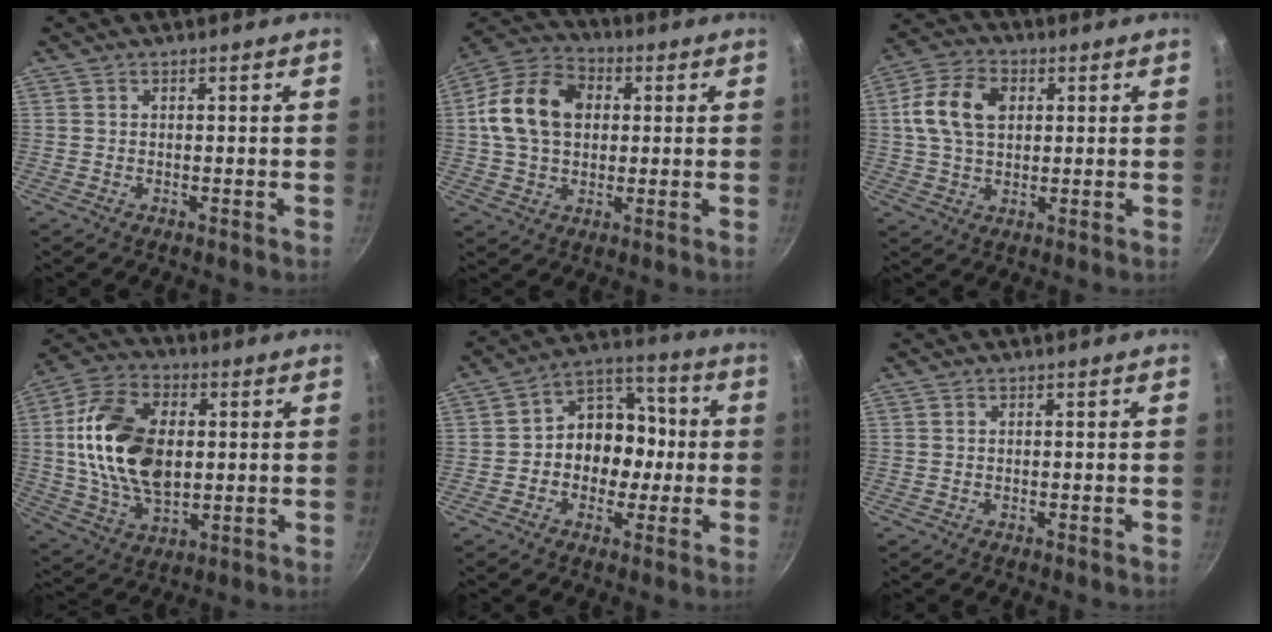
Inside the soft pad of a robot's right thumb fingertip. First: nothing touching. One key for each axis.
{"total": 14.9, "fx": 2.1, "fy": 11.0, "fz": 9.8, "tx": -0.156, "ty": 0.020, "tz": 0.021}
{"total": 11.0, "fx": 2.4, "fy": 7.6, "fz": 7.7, "tx": -0.133, "ty": 0.010, "tz": 0.033}
{"total": 19.8, "fx": 1.8, "fy": 12.4, "fz": 15.3, "tx": -0.267, "ty": 0.004, "tz": 0.029}
{"total": 12.4, "fx": -1.1, "fy": 10.1, "fz": 7.1, "tx": -0.043, "ty": 0.040, "tz": -0.033}
{"total": 0.0}